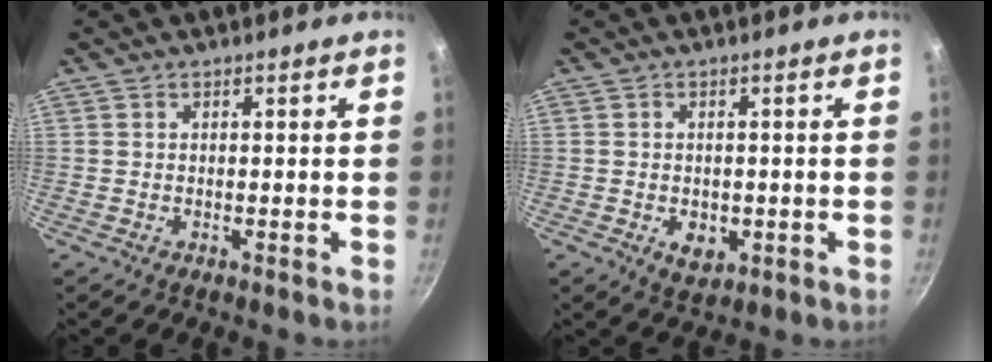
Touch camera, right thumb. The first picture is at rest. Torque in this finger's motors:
{"motor_torque": [-0.28, 0.22, -0.09, 0.01, 0.00]}